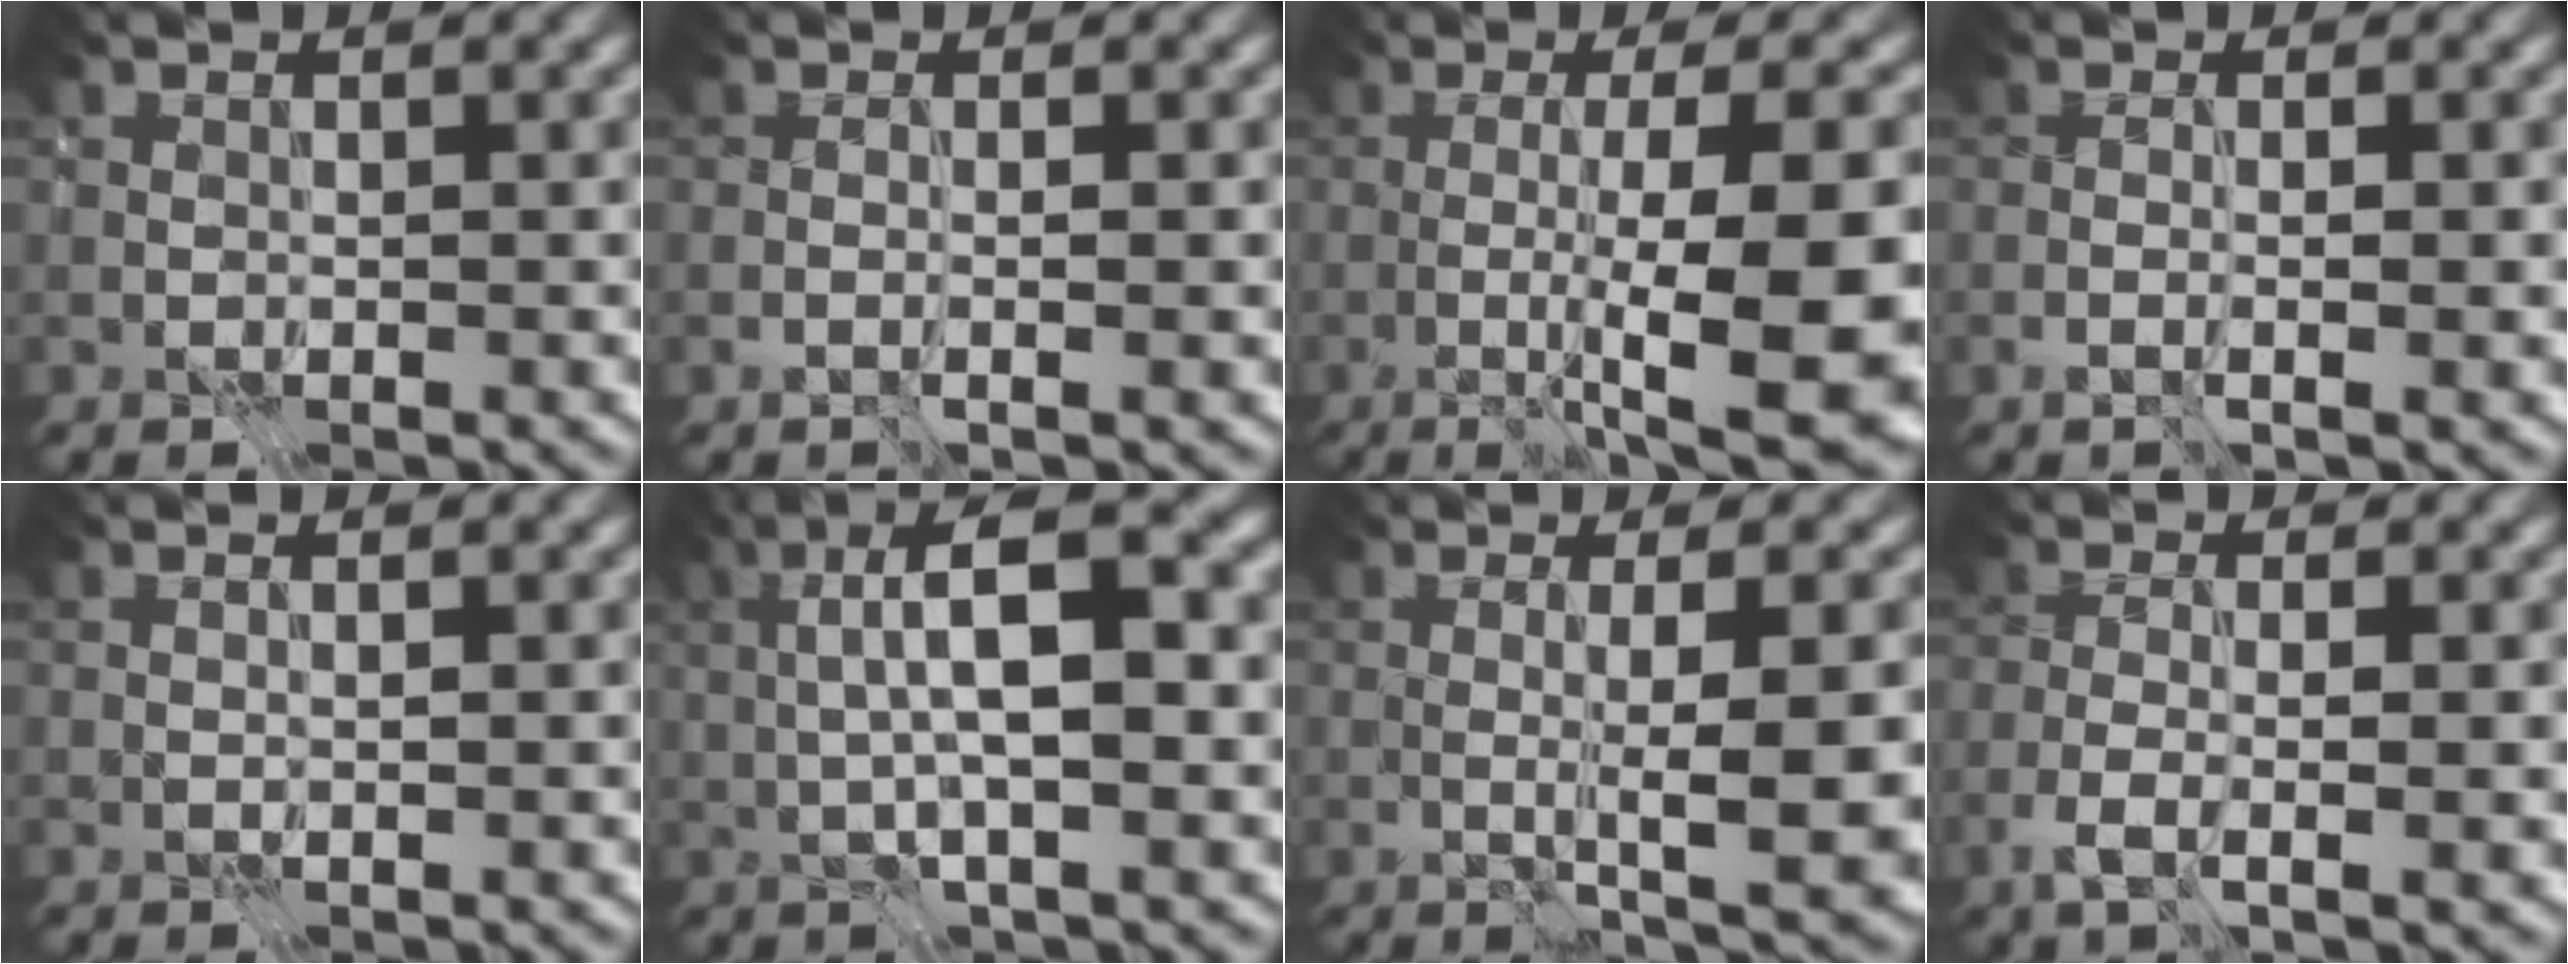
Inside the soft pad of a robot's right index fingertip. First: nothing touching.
{"total": 1.6, "force": [-0.5, 0.2, 1.5], "torque": [-0.020, -0.005, -0.006]}
{"total": 13.4, "force": [-2.5, 3.1, 12.8], "torque": [-0.167, -0.008, -0.032]}
{"total": 2.0, "force": [-0.6, 0.3, 1.8], "torque": [-0.024, -0.005, -0.008]}
{"total": 0.6, "force": [0.2, 0.2, 0.6], "torque": [-0.005, -0.008, -0.004]}
{"total": 8.2, "force": [0.6, 2.2, 7.9], "torque": [-0.130, 0.016, 0.005]}
{"total": 8.1, "force": [-0.9, 1.6, 7.9], "torque": [-0.105, -0.004, -0.007]}
{"total": 3.3, "force": [-1.3, 0.9, 2.9], "torque": [-0.054, -0.009, -0.026]}